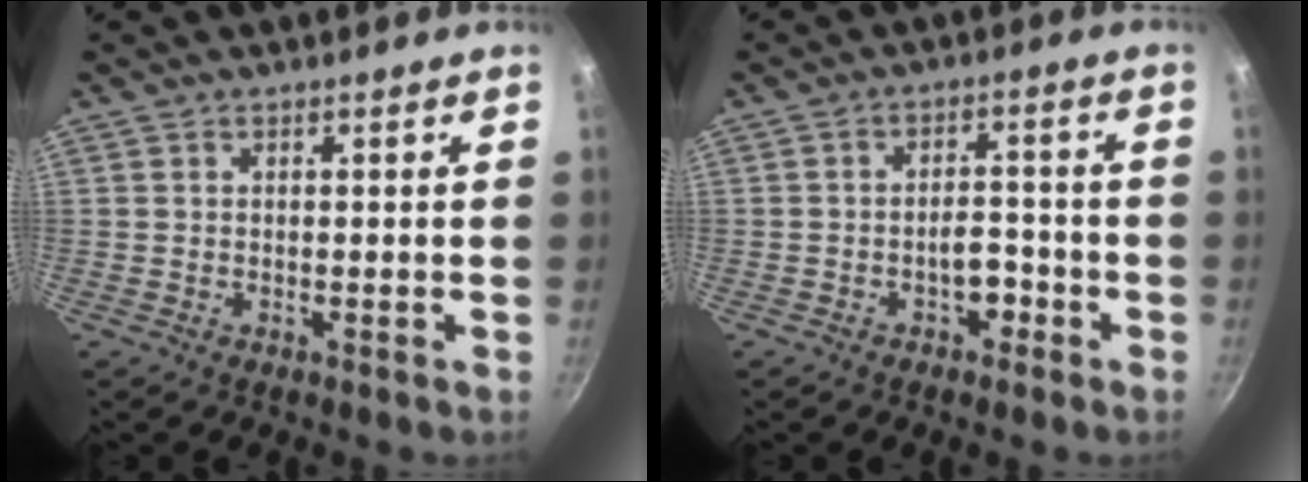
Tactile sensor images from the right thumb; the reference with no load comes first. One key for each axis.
{"total": 4.3, "fx": -2.0, "fy": 2.7, "fz": 2.7, "tx": -0.021, "ty": 0.026, "tz": -0.034}